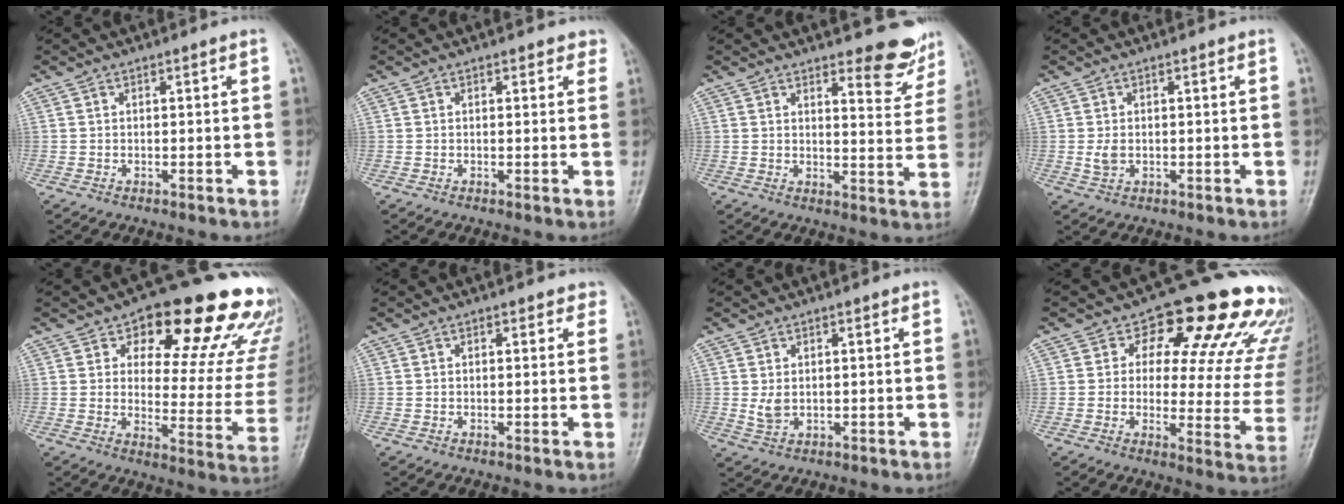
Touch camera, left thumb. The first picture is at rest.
{"total": 1.8, "force": [1.2, 1.1, 0.8], "torque": [0.014, -0.003, 0.007]}
{"total": 7.5, "force": [6.3, 2.4, 3.4], "torque": [-0.017, -0.055, 0.074]}
{"total": 2.4, "force": [0.1, 1.7, 1.8], "torque": [-0.032, -0.005, 0.003]}
{"total": 23.0, "force": [15.3, 10.1, 13.9], "torque": [-0.121, -0.078, 0.189]}
{"total": 1.5, "force": [0.9, 1.0, 0.7], "torque": [0.012, -0.002, 0.005]}
{"total": 3.2, "force": [0.7, 2.0, 2.3], "torque": [-0.038, -0.010, 0.018]}
{"total": 20.1, "force": [13.2, 9.5, 11.9], "torque": [-0.086, -0.058, 0.142]}